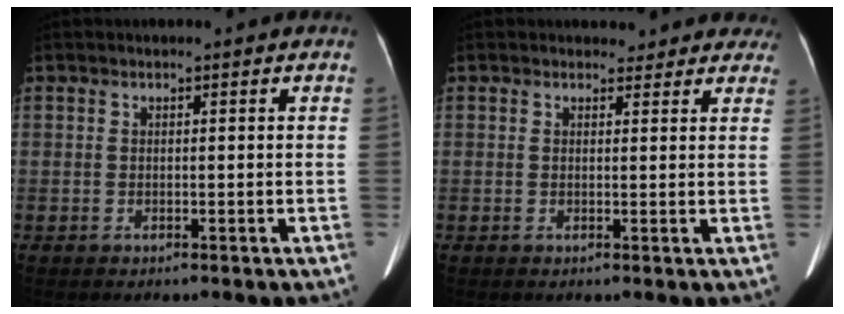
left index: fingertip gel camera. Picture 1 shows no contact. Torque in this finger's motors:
{"motor_torque": [0.61, -0.80, -0.01, 0.00]}